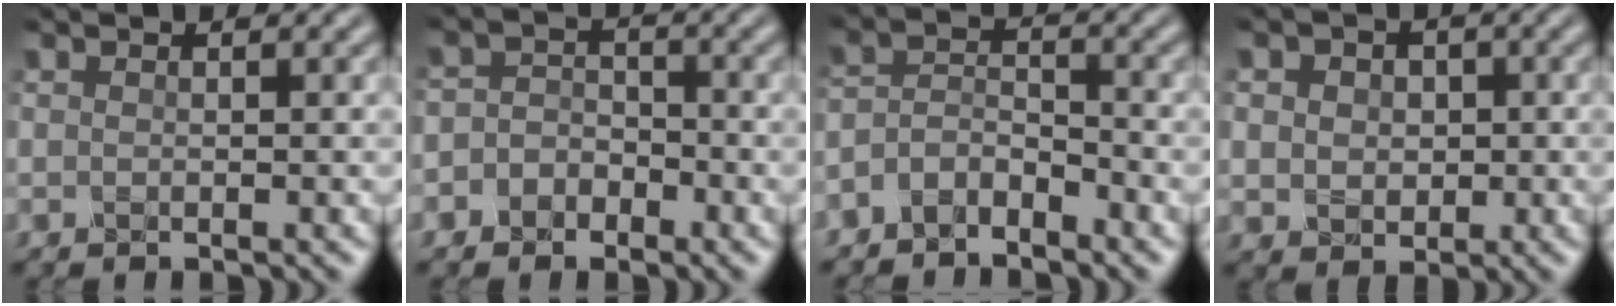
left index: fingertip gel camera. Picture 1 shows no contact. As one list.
[{"total": 2.3, "force": [-1.2, 1.8, 0.8], "torque": [0.003, 0.006, -0.037]}, {"total": 2.9, "force": [-2.3, 1.2, 1.3], "torque": [-0.031, 0.005, -0.056]}, {"total": 4.8, "force": [1.0, 4.0, 2.5], "torque": [-0.042, 0.019, -0.001]}]